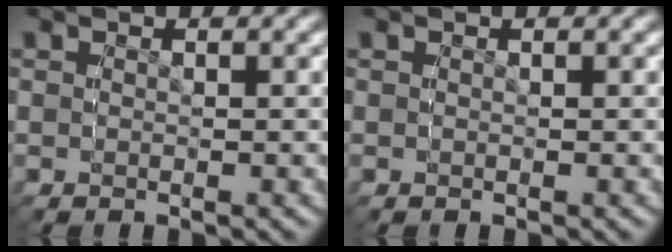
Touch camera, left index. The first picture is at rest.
{"total": 0.0}